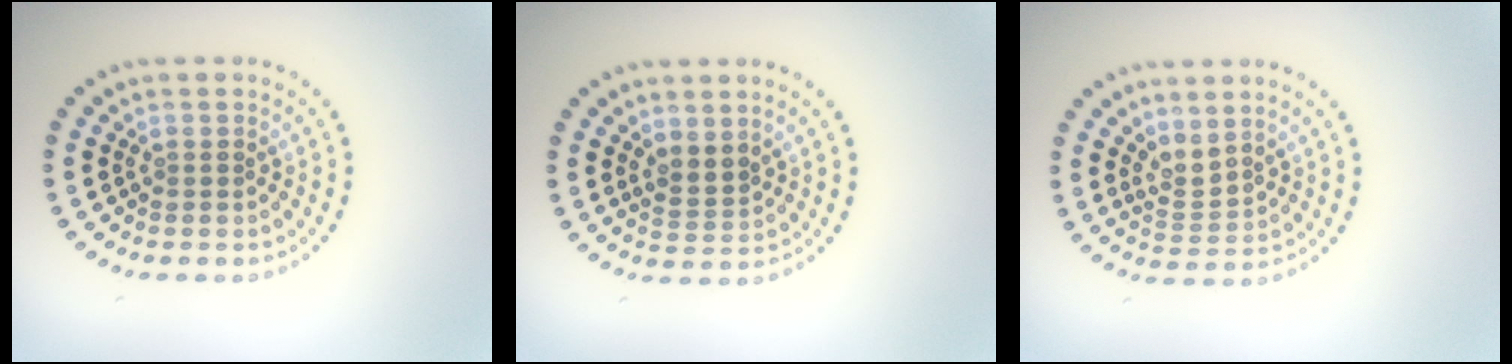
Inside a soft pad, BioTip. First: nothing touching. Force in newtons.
{"total": 1.8, "press": 1.4, "slide": 1.1}
{"total": 2.2, "press": 1.4, "slide": 1.7}